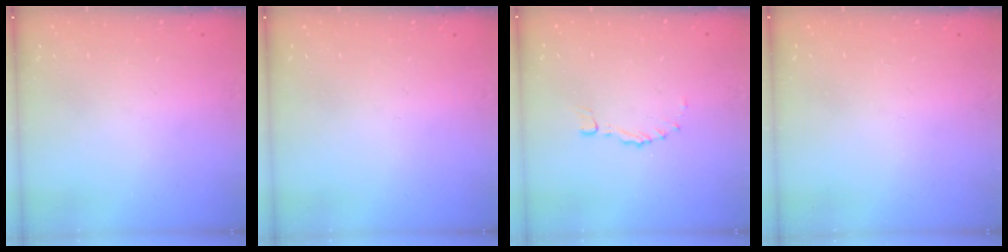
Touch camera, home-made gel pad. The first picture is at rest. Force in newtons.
{"total": 0.0}
{"total": 0.0}
{"total": 1.5, "press": 1.5, "slide": 0.1}